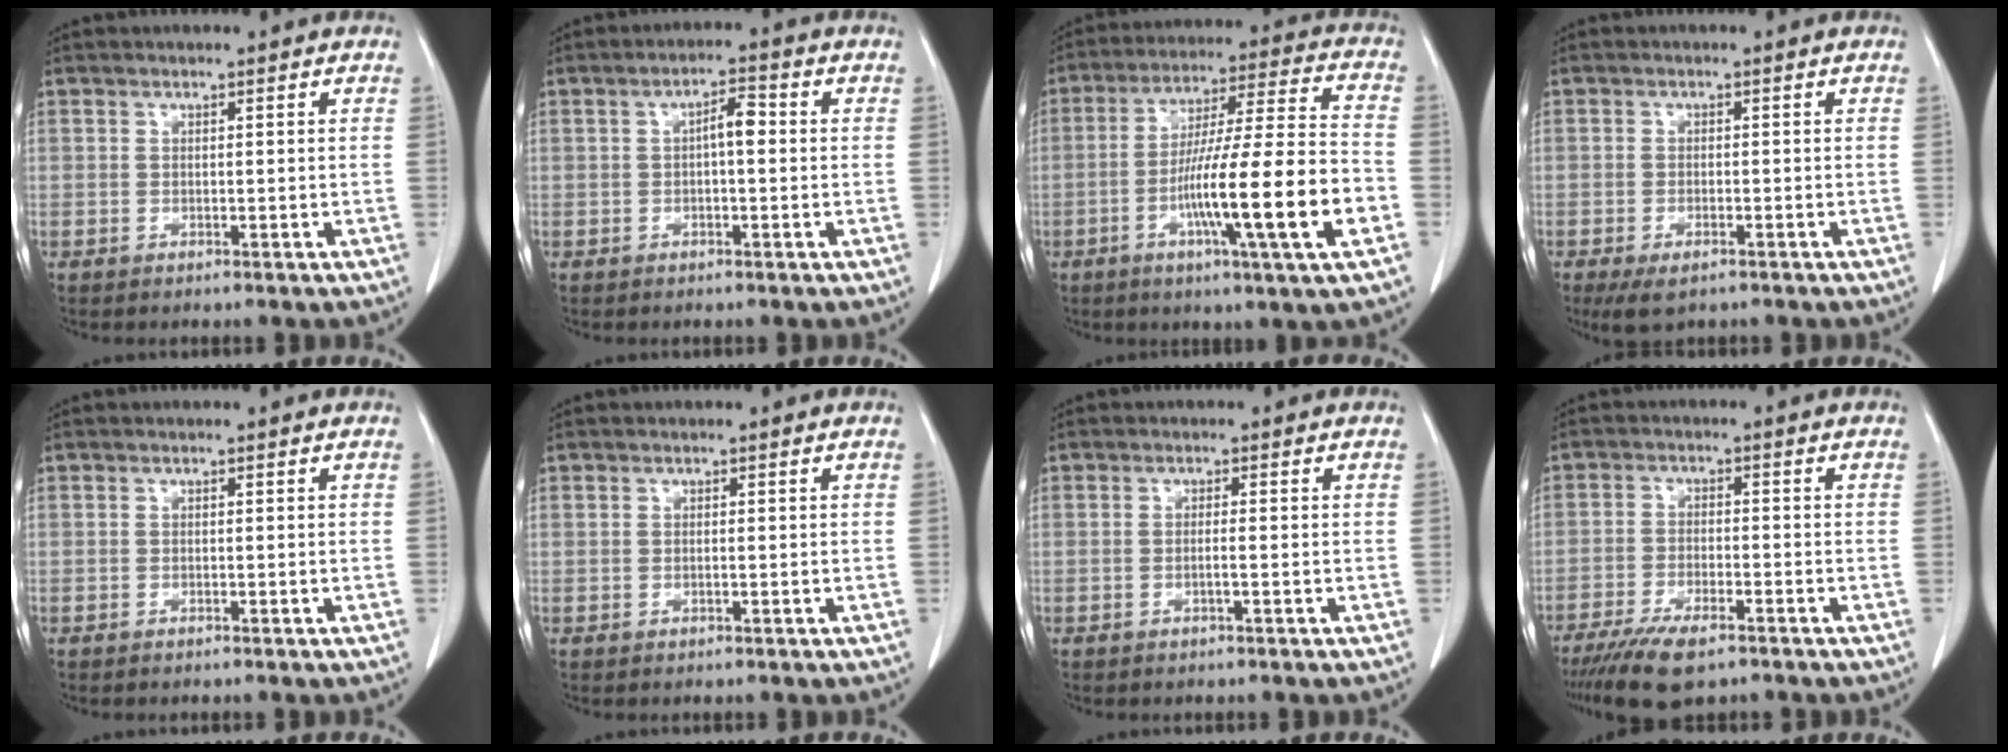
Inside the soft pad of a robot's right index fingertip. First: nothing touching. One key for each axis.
{"total": 3.5, "fx": 0.2, "fy": 0.9, "fz": 3.4, "tx": -0.054, "ty": 0.012, "tz": 0.000}
{"total": 18.4, "fx": -5.7, "fy": -0.1, "fz": 17.5, "tx": -0.285, "ty": -0.006, "tz": -0.095}
{"total": 4.0, "fx": -2.6, "fy": 1.6, "fz": 2.6, "tx": -0.046, "ty": -0.007, "tz": -0.039}
{"total": 0.0}
{"total": 0.0}
{"total": 1.1, "fx": -0.4, "fy": -0.1, "fz": 1.0, "tx": -0.019, "ty": 0.000, "tz": -0.008}
{"total": 8.6, "fx": -6.3, "fy": 2.3, "fz": 5.4, "tx": -0.093, "ty": -0.015, "tz": -0.106}